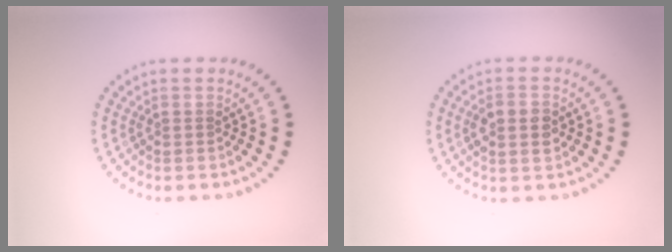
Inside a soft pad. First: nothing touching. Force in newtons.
{"total": 2.5, "press": 2.5, "slide": 0.3}